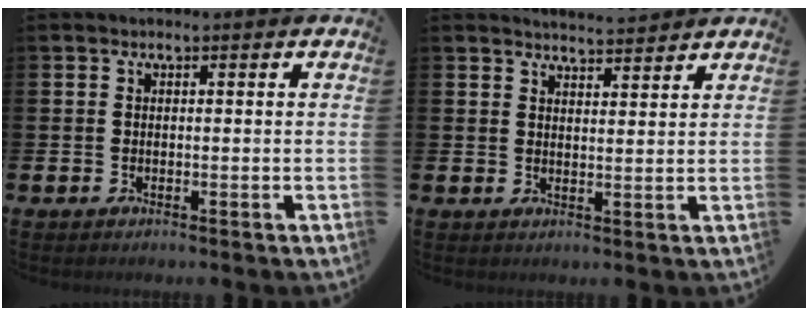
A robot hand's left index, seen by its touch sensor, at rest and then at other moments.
{"total": 3.9, "force": [3.9, 0.0, 0.0], "torque": [-0.007, -0.022, 0.071]}